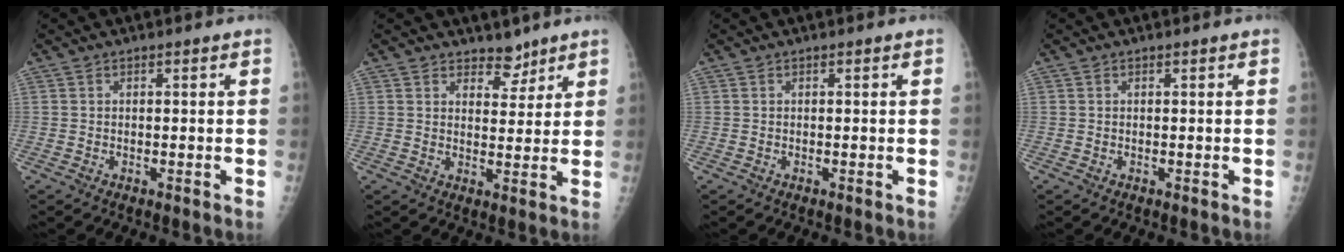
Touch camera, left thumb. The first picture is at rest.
{"total": 4.0, "force": [3.3, 2.2, 0.8], "torque": [0.013, -0.025, 0.051]}
{"total": 0.0}
{"total": 0.0}